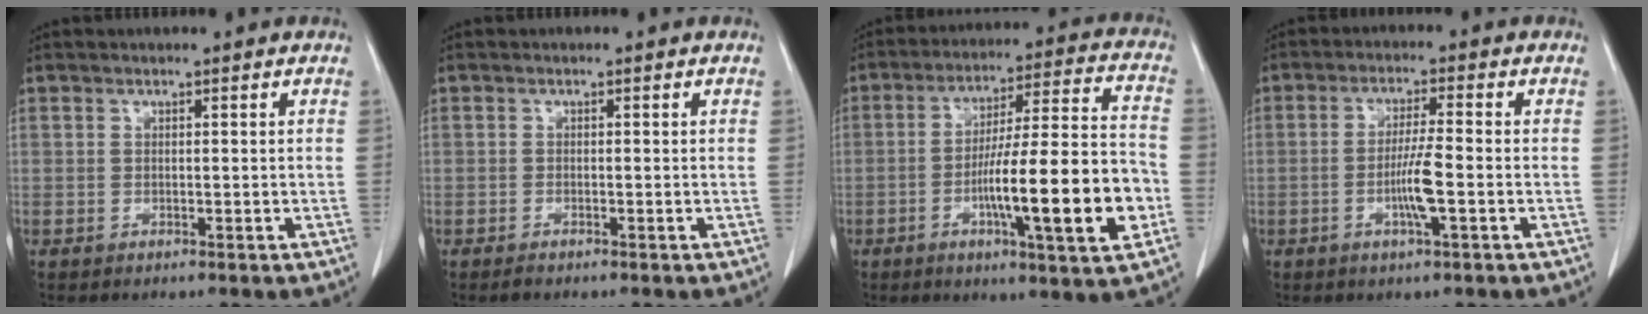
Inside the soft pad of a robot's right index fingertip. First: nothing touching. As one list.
[{"total": 0.9, "force": [-0.8, 0.2, 0.5], "torque": [-0.010, -0.001, -0.008]}, {"total": 18.0, "force": [-5.0, 1.2, 17.2], "torque": [-0.268, 0.005, -0.075]}, {"total": 5.5, "force": [-1.6, -0.1, 5.3], "torque": [-0.103, -0.006, -0.030]}]